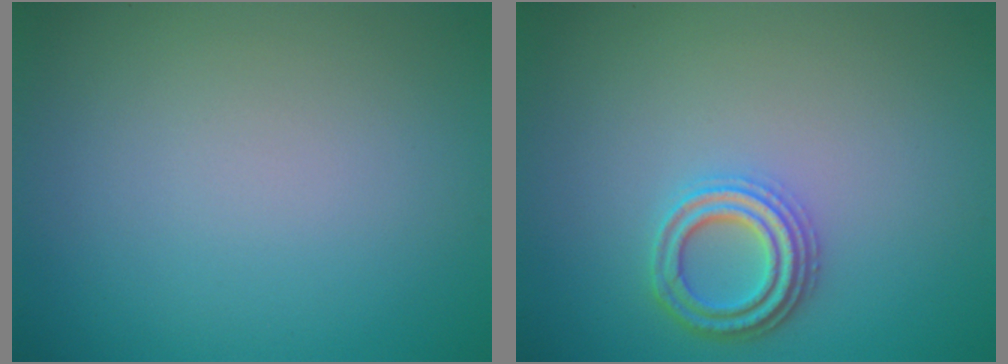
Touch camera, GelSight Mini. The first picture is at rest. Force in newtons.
{"total": 3.0, "press": 2.7, "slide": 1.1}